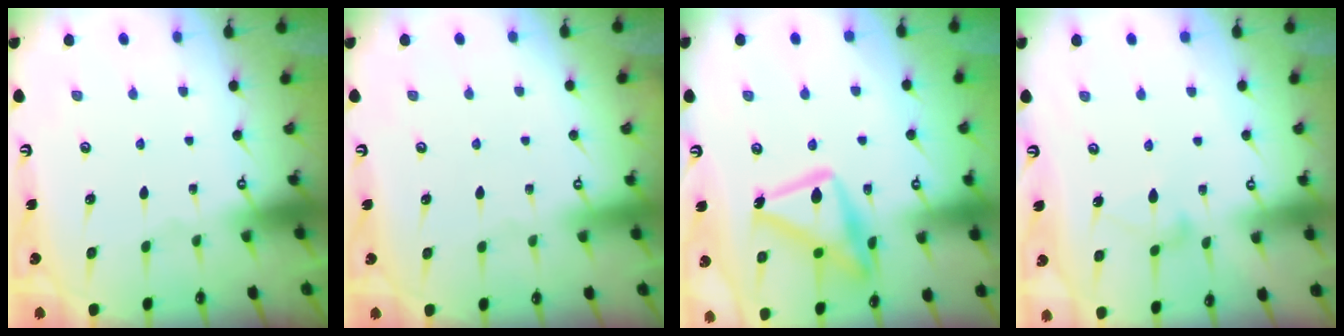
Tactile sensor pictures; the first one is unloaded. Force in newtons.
{"total": 3.9, "press": 3.9, "slide": 0.1}
{"total": 18.9, "press": 18.9, "slide": 1.2}
{"total": 7.3, "press": 7.3, "slide": 0.3}